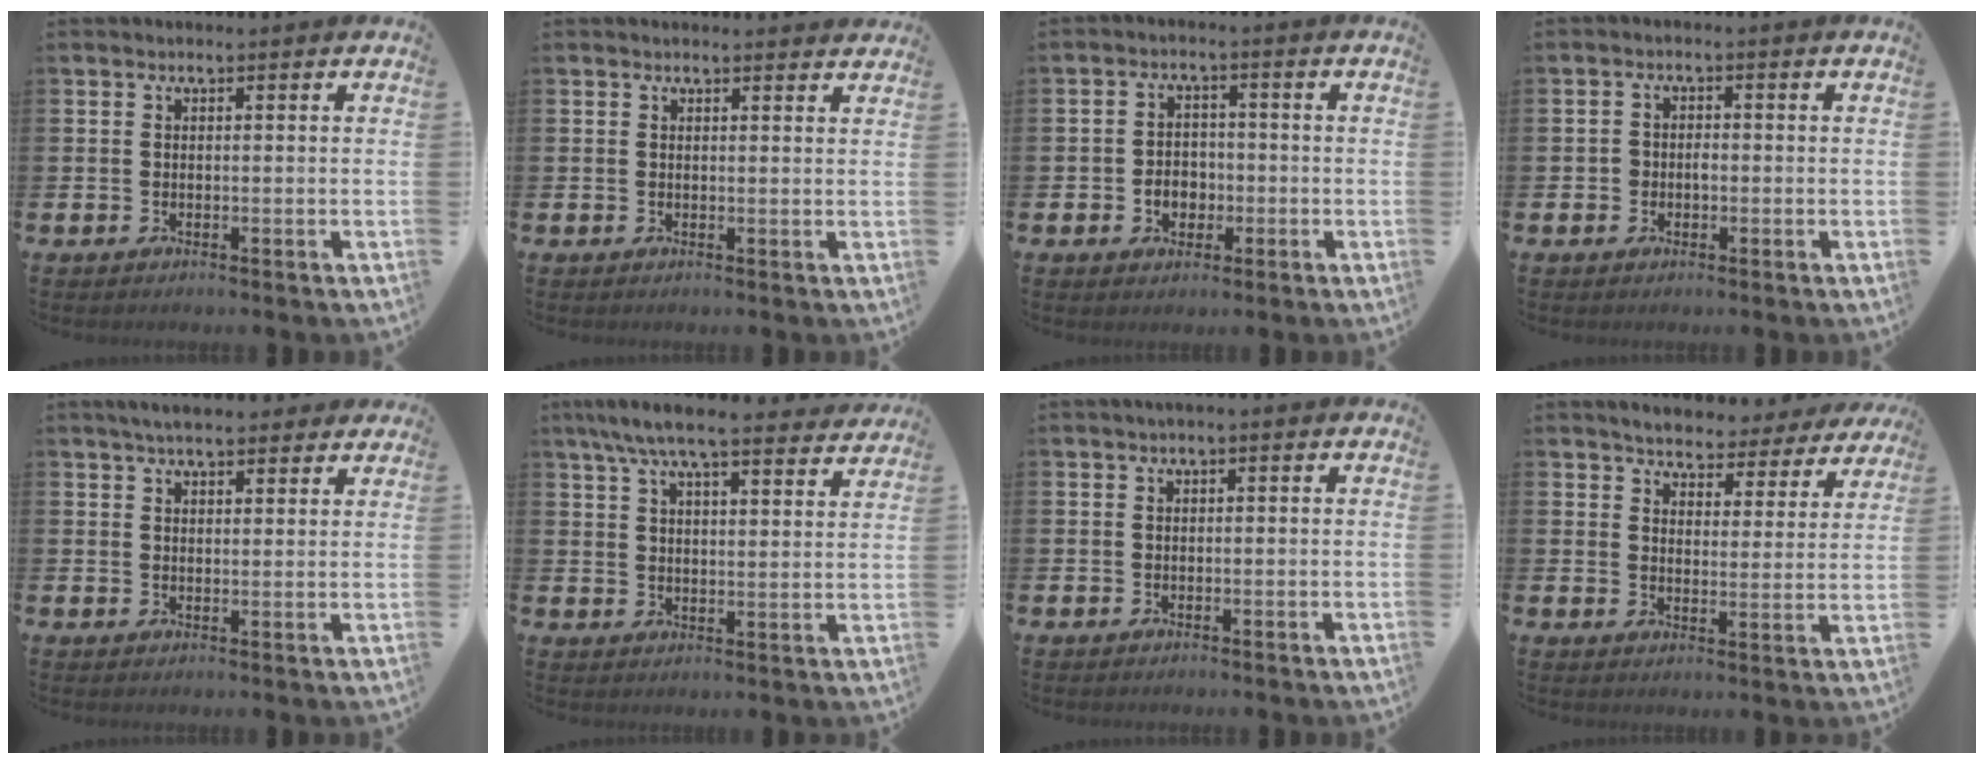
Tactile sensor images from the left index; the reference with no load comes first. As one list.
[{"total": 1.1, "force": [1.1, 0.0, 0.0], "torque": [0.010, -0.005, 0.019]}, {"total": 3.3, "force": [-1.0, 2.7, 1.6], "torque": [-0.023, 0.000, -0.026]}, {"total": 1.6, "force": [-0.3, 1.4, 0.8], "torque": [-0.004, 0.003, -0.012]}, {"total": 4.4, "force": [3.9, 1.2, 1.5], "torque": [-0.034, -0.007, 0.072]}, {"total": 8.1, "force": [7.3, 1.1, 3.3], "torque": [-0.074, -0.033, 0.129]}, {"total": 0.7, "force": [0.0, 0.2, 0.7], "torque": [-0.007, 0.004, -0.002]}, {"total": 4.5, "force": [4.4, 0.8, 0.1], "torque": [-0.019, -0.031, 0.073]}]